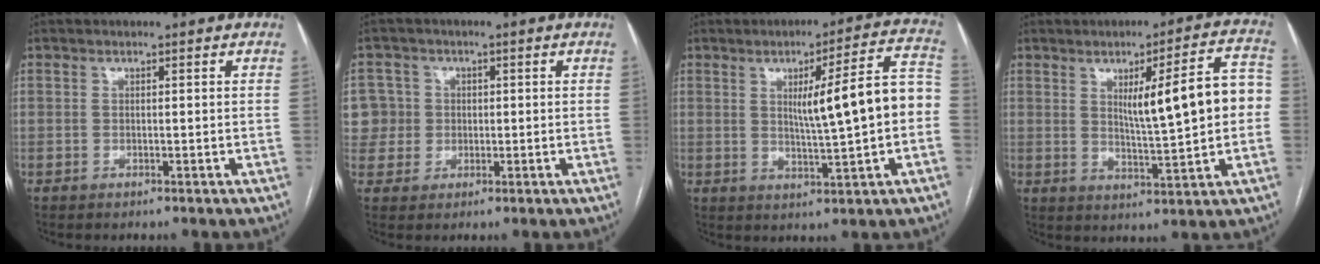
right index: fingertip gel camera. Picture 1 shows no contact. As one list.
[{"total": 6.6, "force": [1.1, 6.5, 0.0], "torque": [0.003, 0.028, 0.027]}, {"total": 11.8, "force": [0.2, 0.5, 11.8], "torque": [-0.162, 0.021, 0.006]}, {"total": 11.9, "force": [1.3, 1.3, 11.8], "torque": [-0.165, 0.020, 0.024]}]